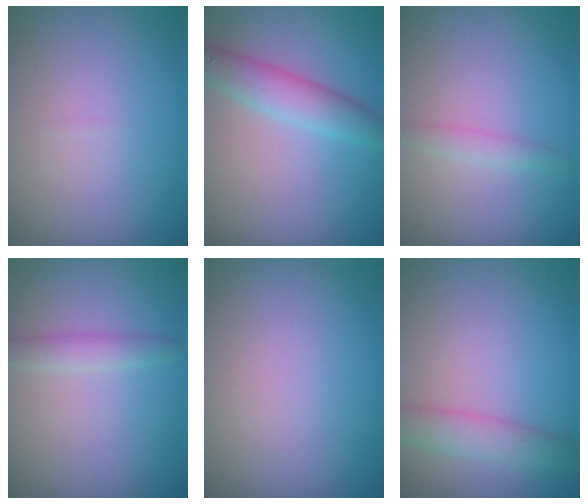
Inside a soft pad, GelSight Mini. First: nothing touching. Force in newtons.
{"total": 3.7, "press": 3.7, "slide": 0.1}
{"total": 1.2, "press": 1.2, "slide": 0.1}
{"total": 1.6, "press": 1.6, "slide": 0.0}
{"total": 0.0}
{"total": 2.7, "press": 2.7, "slide": 0.1}